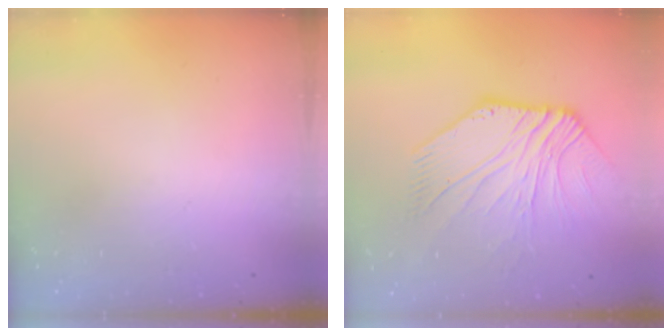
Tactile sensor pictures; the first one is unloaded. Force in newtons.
{"total": 7.6, "press": 7.6, "slide": 1.1}